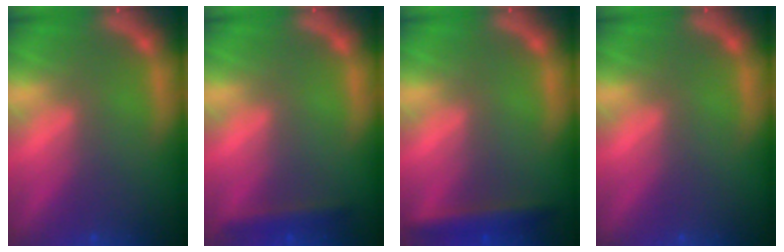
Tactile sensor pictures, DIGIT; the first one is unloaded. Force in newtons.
{"total": 1.9}
{"total": 2.9}
{"total": 0.0}